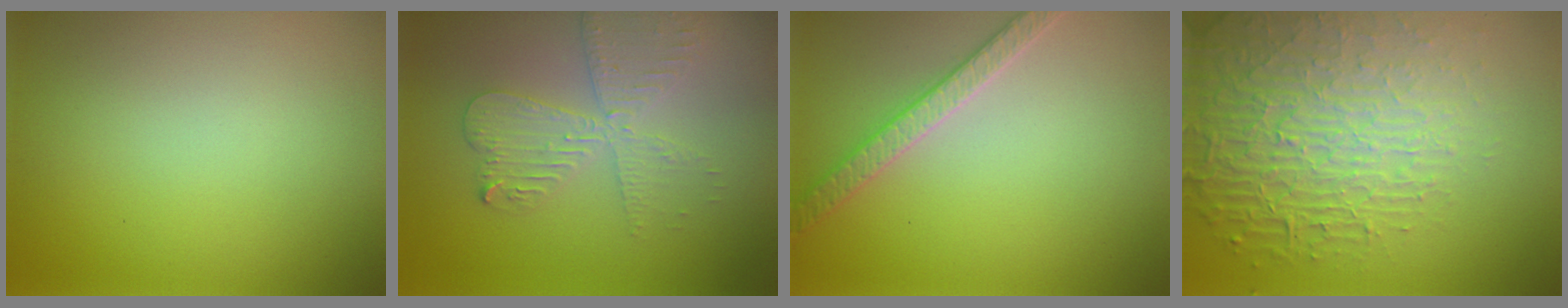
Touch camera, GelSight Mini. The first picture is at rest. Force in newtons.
{"total": 4.3, "press": 3.6, "slide": 2.3}
{"total": 2.8, "press": 2.8, "slide": 0.4}
{"total": 7.5, "press": 5.4, "slide": 5.2}